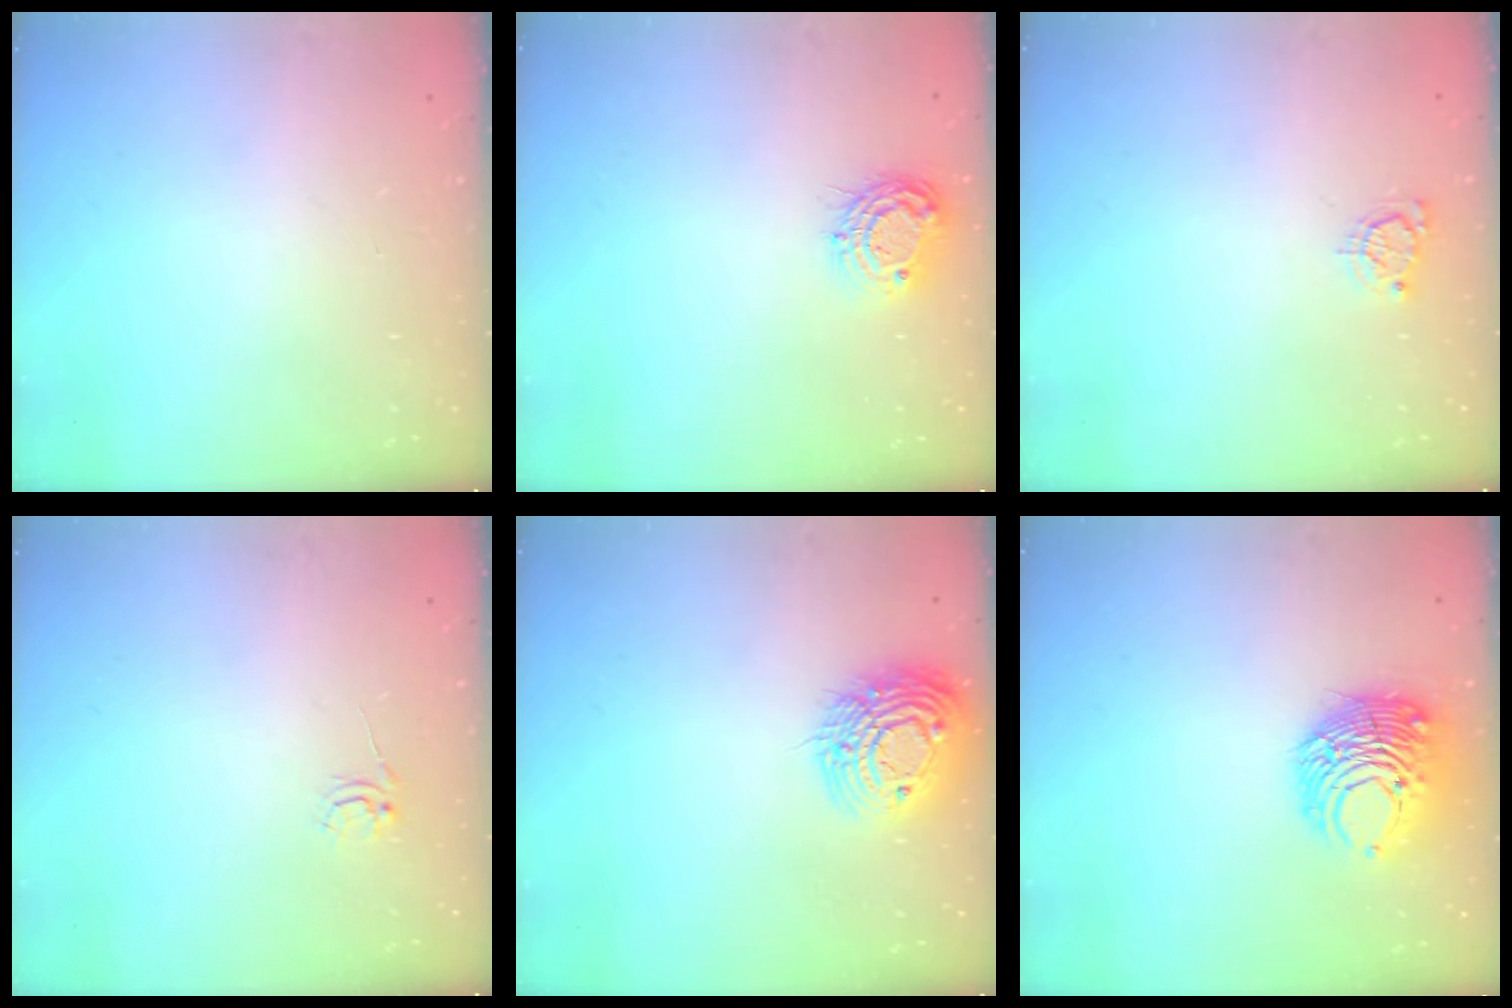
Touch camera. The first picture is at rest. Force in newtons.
{"total": 9.0, "press": 9.0, "slide": 0.5}
{"total": 4.8, "press": 4.7, "slide": 0.7}
{"total": 2.5, "press": 2.5, "slide": 0.2}
{"total": 15.1, "press": 15.0, "slide": 1.4}
{"total": 11.2, "press": 11.1, "slide": 0.6}